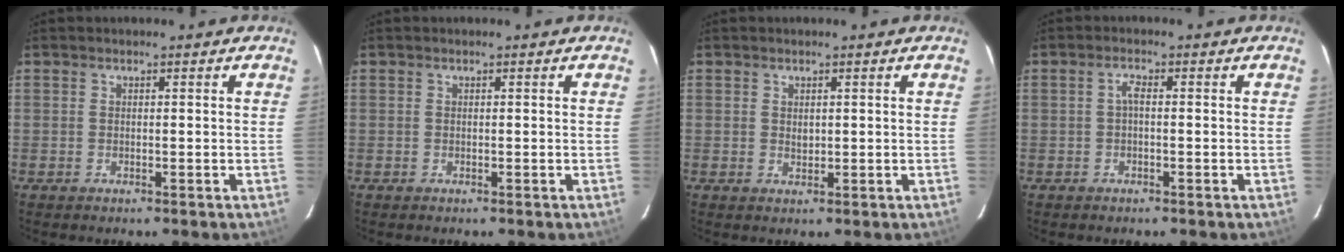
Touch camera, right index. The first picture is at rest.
{"total": 0.0}
{"total": 1.2, "force": [0.4, 1.0, 0.6], "torque": [-0.007, 0.002, 0.008]}
{"total": 1.5, "force": [-0.2, 0.5, 1.4], "torque": [-0.029, 0.008, -0.005]}